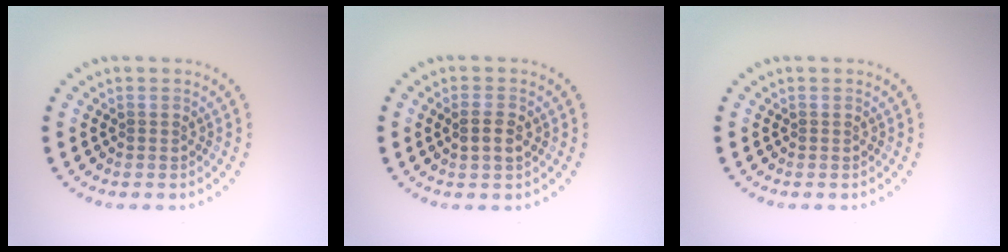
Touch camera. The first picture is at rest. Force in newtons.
{"total": 2.0, "press": 2.0, "slide": 0.4}
{"total": 0.0}